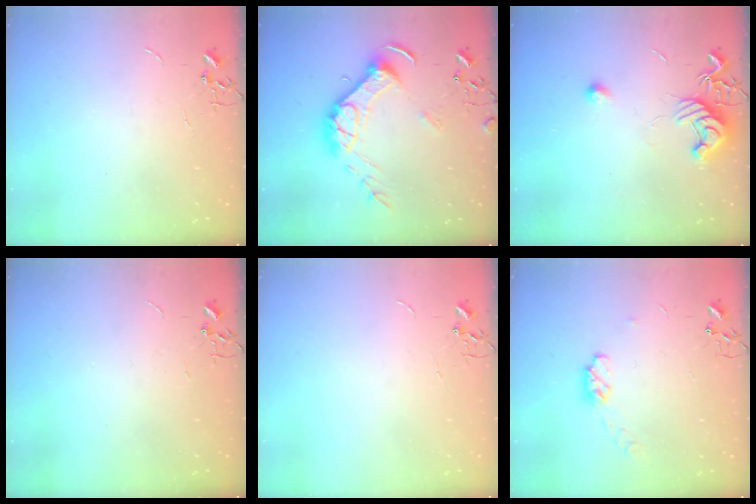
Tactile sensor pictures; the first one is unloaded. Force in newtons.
{"total": 15.3, "press": 15.2, "slide": 1.7}
{"total": 11.2, "press": 11.2, "slide": 0.3}
{"total": 0.0}
{"total": 0.0}
{"total": 6.1, "press": 6.1, "slide": 0.3}